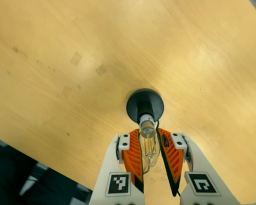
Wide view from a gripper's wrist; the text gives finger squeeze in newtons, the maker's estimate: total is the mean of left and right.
{"total": 14.0, "left": 14.1, "right": 13.9}